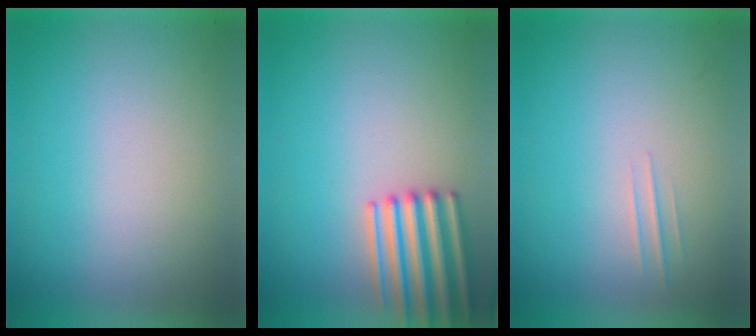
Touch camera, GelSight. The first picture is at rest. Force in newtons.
{"total": 4.4}
{"total": 1.2}